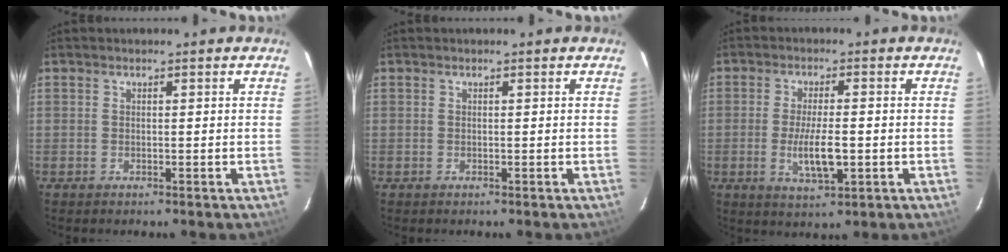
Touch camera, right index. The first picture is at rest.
{"total": 0.0}
{"total": 7.4, "force": [-1.6, 2.2, 6.8], "torque": [-0.132, -0.012, -0.024]}